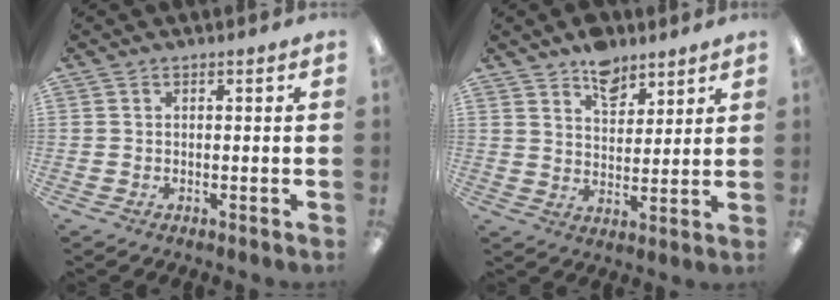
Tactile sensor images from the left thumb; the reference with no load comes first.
{"total": 8.0, "force": [6.1, 4.4, 2.6], "torque": [-0.026, -0.035, 0.109]}